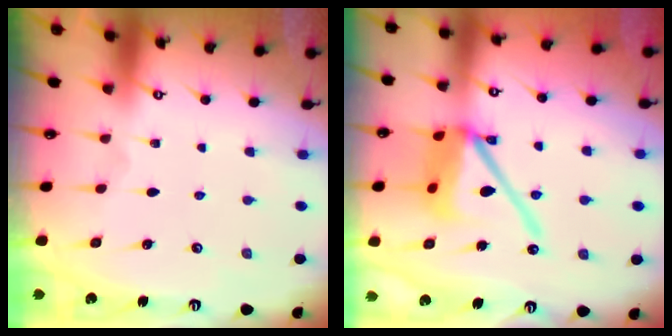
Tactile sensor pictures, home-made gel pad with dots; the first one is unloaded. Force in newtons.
{"total": 15.2, "press": 15.0, "slide": 2.0}